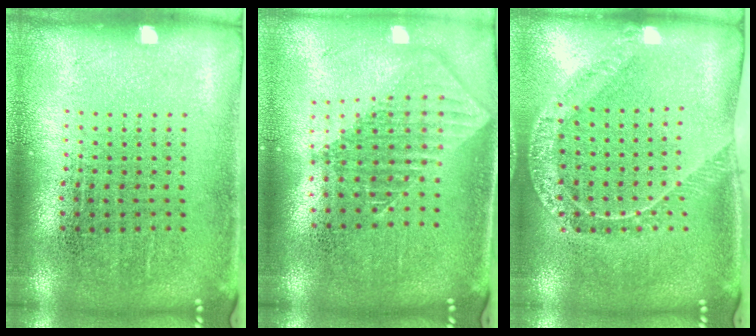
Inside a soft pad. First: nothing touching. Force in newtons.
{"total": 1.9, "press": 1.5, "slide": 1.2}
{"total": 1.4, "press": 1.4, "slide": 0.2}